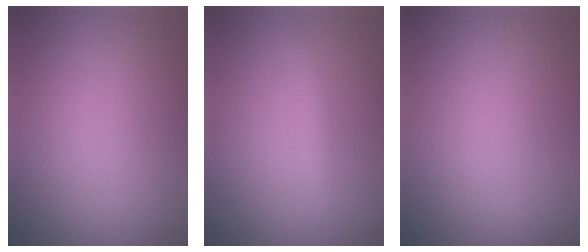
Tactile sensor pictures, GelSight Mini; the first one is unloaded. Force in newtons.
{"total": 1.2, "press": 1.2, "slide": 0.0}
{"total": 0.0}